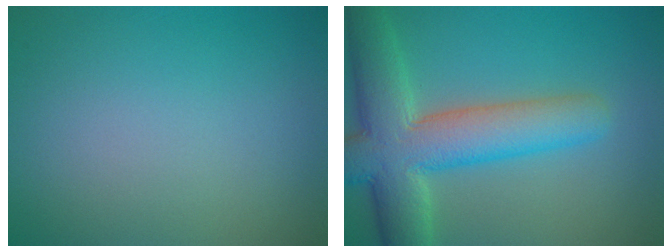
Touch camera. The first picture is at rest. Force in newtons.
{"total": 9.1, "press": 9.1, "slide": 0.3}